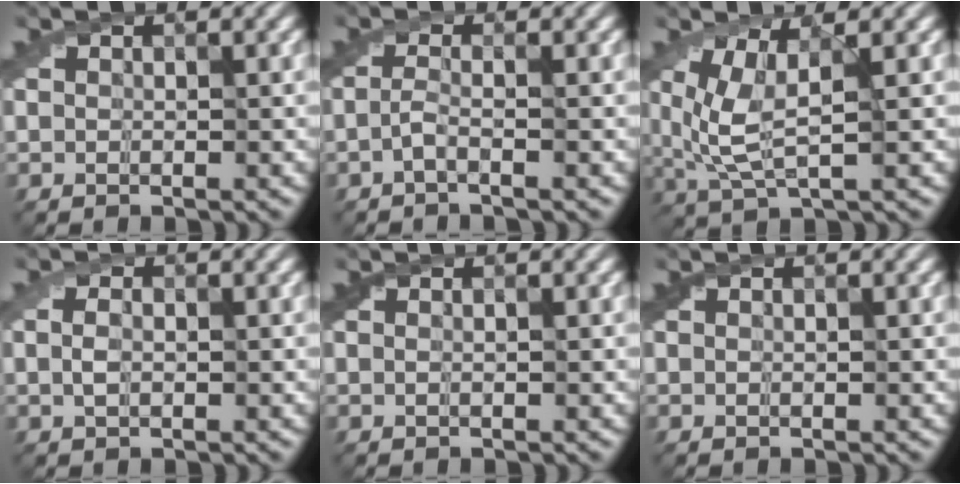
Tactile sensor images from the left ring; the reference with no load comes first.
{"total": 1.4, "force": [-0.8, -0.3, 1.1], "torque": [-0.032, -0.002, -0.021]}
{"total": 4.3, "force": [0.8, 1.2, 4.1], "torque": [-0.111, -0.009, 0.021]}
{"total": 1.5, "force": [0.0, 0.9, 1.2], "torque": [-0.034, 0.001, 0.004]}
{"total": 0.0}
{"total": 0.0}